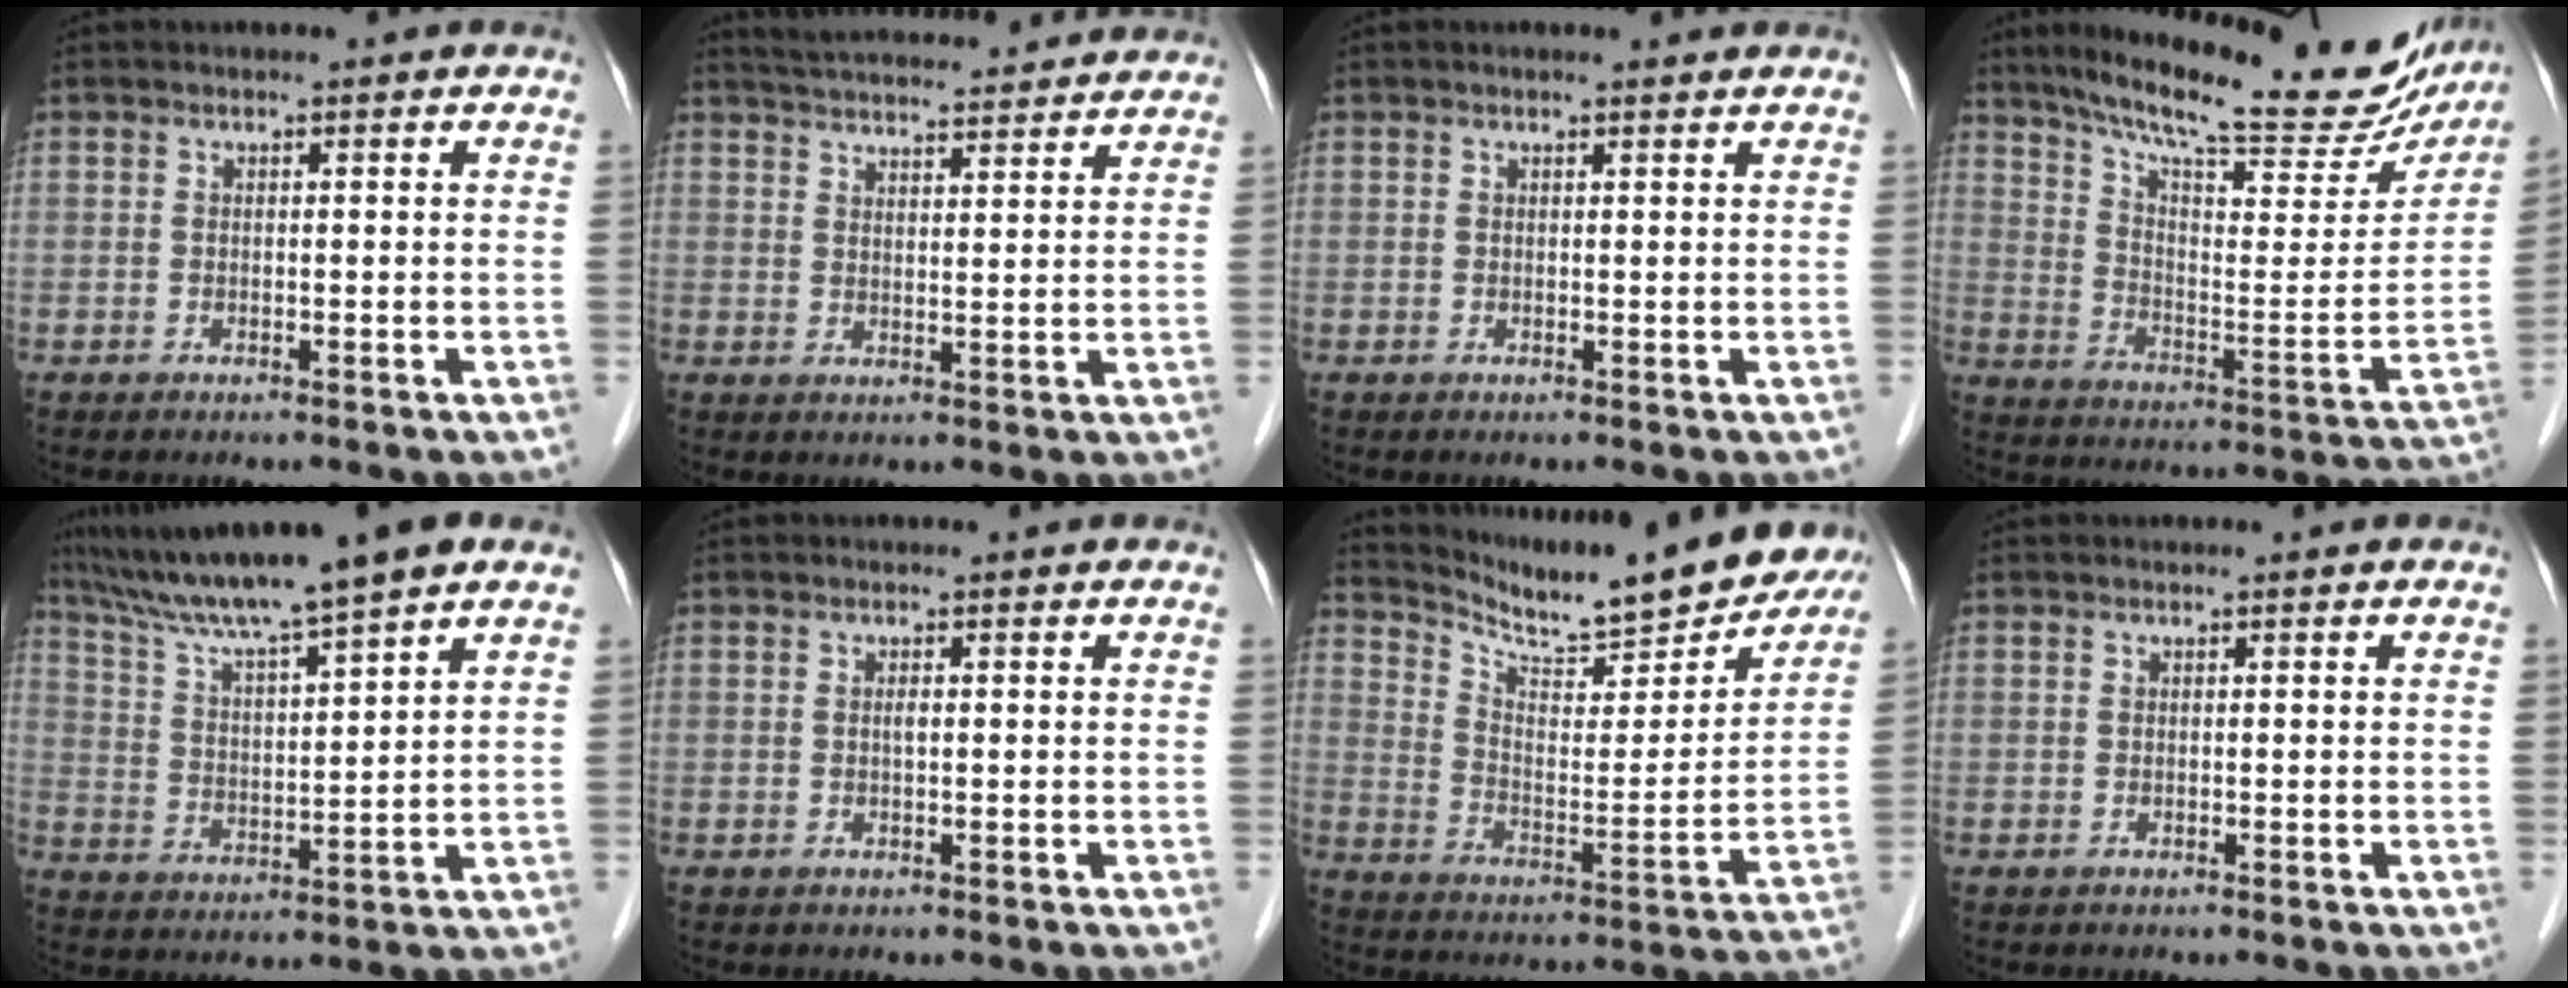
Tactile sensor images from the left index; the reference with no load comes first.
{"total": 15.2, "force": [14.4, 1.9, 4.6], "torque": [-0.076, 0.033, 0.203]}
{"total": 1.5, "force": [1.4, 0.1, 0.5], "torque": [-0.012, 0.009, 0.020]}
{"total": 26.5, "force": [22.1, 5.4, 13.5], "torque": [-0.205, -0.022, 0.299]}
{"total": 14.4, "force": [11.6, -0.2, 8.6], "torque": [-0.150, 0.018, 0.197]}
{"total": 0.6, "force": [0.1, 0.1, 0.6], "torque": [-0.013, 0.000, 0.001]}
{"total": 19.8, "force": [18.2, 2.9, 7.2], "torque": [-0.123, -0.026, 0.260]}
{"total": 0.0}